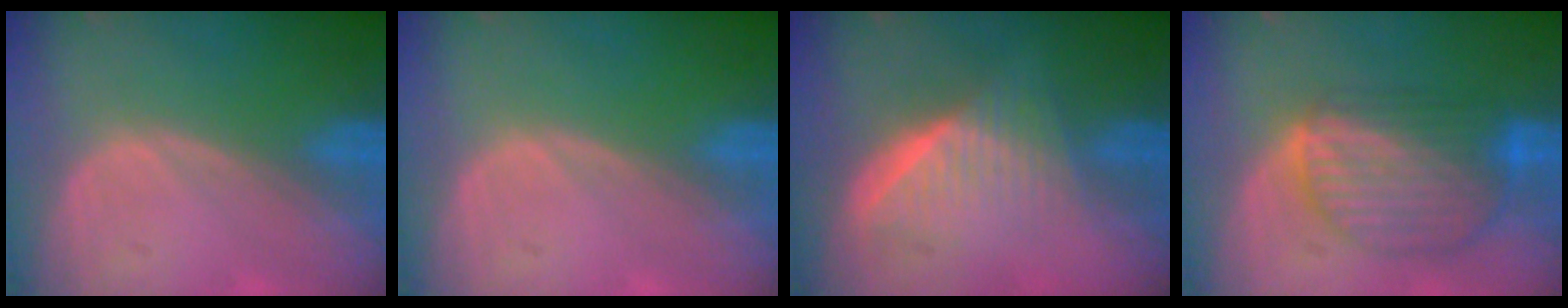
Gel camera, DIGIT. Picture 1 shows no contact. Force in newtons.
{"total": 0.0}
{"total": 6.7, "press": 6.0, "slide": 3.0}
{"total": 8.7, "press": 7.7, "slide": 4.1}